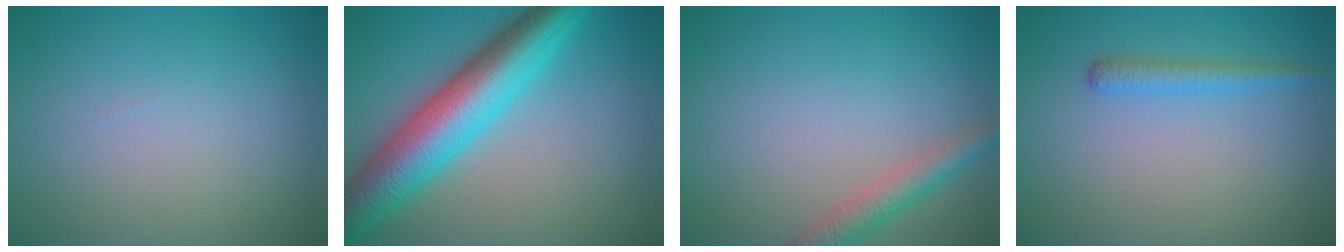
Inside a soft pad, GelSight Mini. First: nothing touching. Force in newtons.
{"total": 9.2, "press": 9.2, "slide": 0.2}
{"total": 2.6, "press": 2.6, "slide": 0.2}
{"total": 1.7, "press": 1.7, "slide": 0.1}